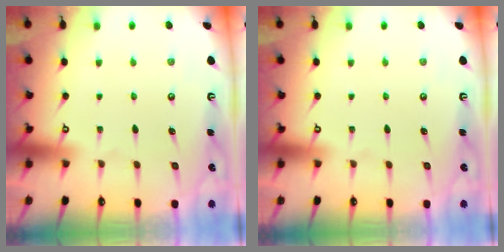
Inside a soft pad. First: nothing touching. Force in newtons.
{"total": 0.0}